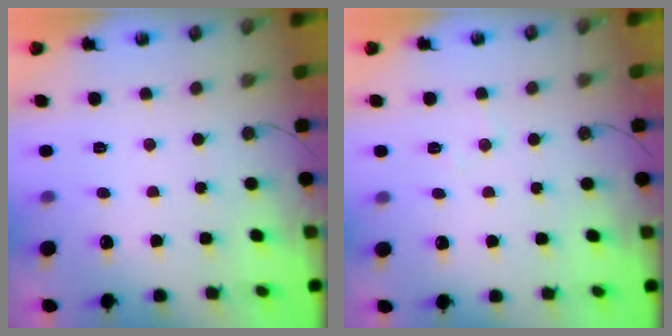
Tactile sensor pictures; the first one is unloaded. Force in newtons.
{"total": 5.1, "press": 5.0, "slide": 0.8}